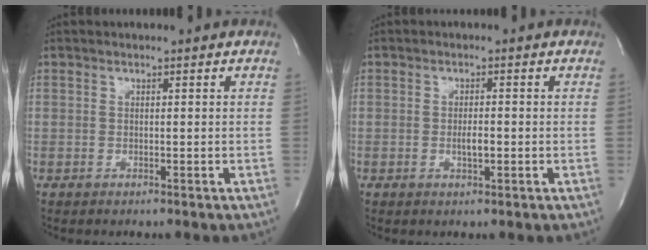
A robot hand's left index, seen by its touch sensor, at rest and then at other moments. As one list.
[{"total": 2.0, "force": [-0.5, 0.6, 1.9], "torque": [-0.036, 0.000, -0.007]}]